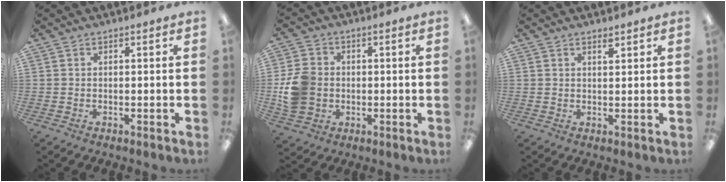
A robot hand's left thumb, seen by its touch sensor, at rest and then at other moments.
{"total": 9.5, "force": [-0.4, 8.2, 4.9], "torque": [-0.102, 0.016, -0.004]}
{"total": 1.6, "force": [1.4, 0.2, 0.7], "torque": [-0.008, -0.006, 0.025]}